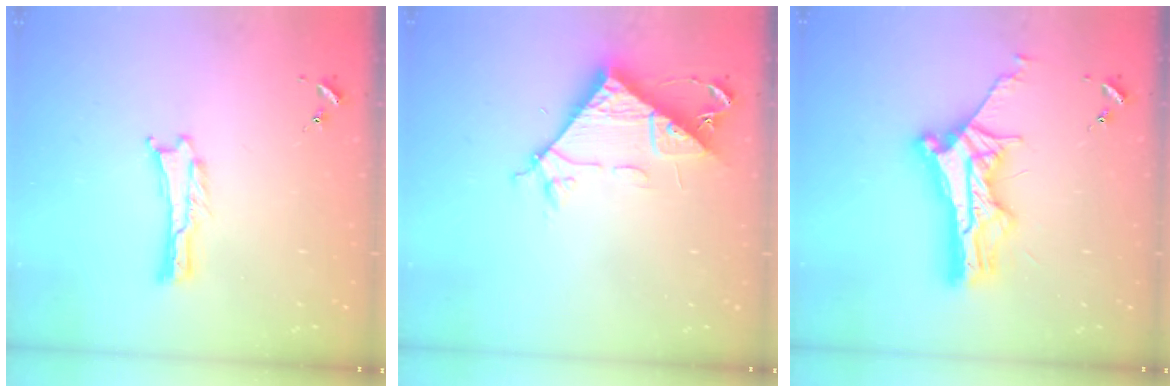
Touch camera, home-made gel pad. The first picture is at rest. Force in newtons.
{"total": 8.1, "press": 8.1, "slide": 0.9}
{"total": 12.2, "press": 12.1, "slide": 1.1}